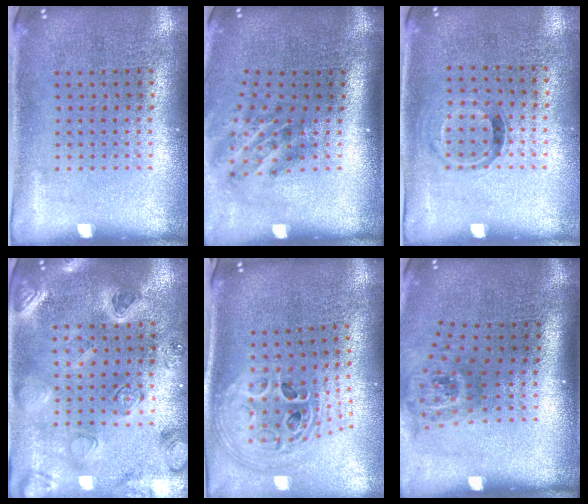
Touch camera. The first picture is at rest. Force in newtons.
{"total": 1.9, "press": 1.2, "slide": 1.5}
{"total": 0.9, "press": 0.7, "slide": 0.6}
{"total": 2.2, "press": 2.2, "slide": 0.4}
{"total": 2.8, "press": 2.0, "slide": 1.9}
{"total": 1.9, "press": 1.3, "slide": 1.4}